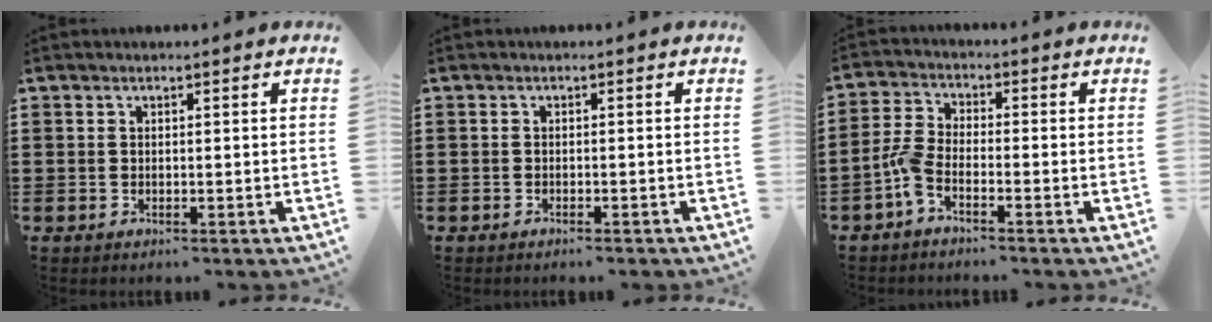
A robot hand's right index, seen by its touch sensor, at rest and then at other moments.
{"total": 0.5, "force": [-0.5, 0.1, 0.2], "torque": [-0.005, -0.001, -0.009]}
{"total": 4.0, "force": [-2.4, 1.4, 2.9], "torque": [-0.079, 0.000, -0.053]}